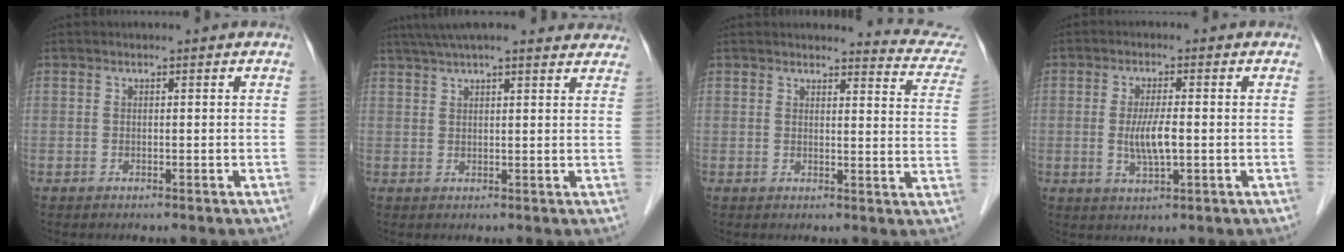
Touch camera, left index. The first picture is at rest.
{"total": 16.9, "force": [15.0, 2.4, 7.3], "torque": [-0.110, 0.050, 0.198]}
{"total": 9.0, "force": [9.0, 0.7, 0.8], "torque": [0.009, -0.057, 0.073]}
{"total": 4.8, "force": [-0.6, 0.8, 4.7], "torque": [-0.098, -0.011, -0.009]}